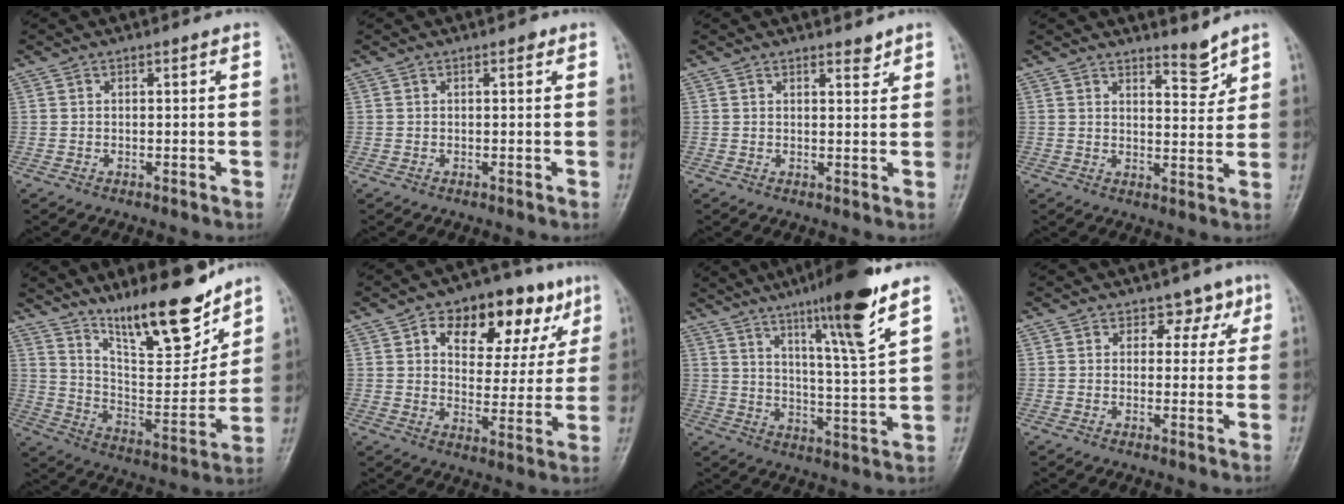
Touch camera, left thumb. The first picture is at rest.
{"total": 0.7, "force": [0.3, 0.4, 0.4], "torque": [-0.001, 0.000, 0.000]}
{"total": 1.9, "force": [1.6, 0.6, 0.7], "torque": [-0.001, -0.012, 0.022]}
{"total": 3.9, "force": [3.5, 1.0, 1.4], "torque": [-0.008, -0.037, 0.058]}
{"total": 18.1, "force": [13.6, 4.7, 11.0], "torque": [-0.135, -0.092, 0.237]}
{"total": 18.0, "force": [8.5, 10.0, 12.3], "torque": [-0.116, -0.009, 0.123]}
{"total": 15.6, "force": [9.7, 0.7, 12.2], "torque": [-0.190, -0.053, 0.156]}
{"total": 4.1, "force": [2.3, 3.2, 1.3], "torque": [0.017, -0.007, 0.026]}